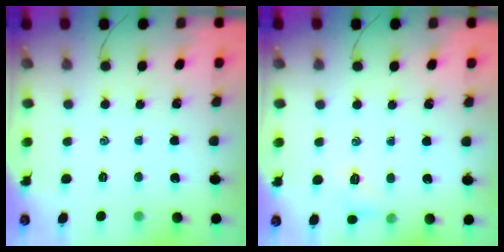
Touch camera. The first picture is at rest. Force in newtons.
{"total": 6.8, "press": 6.7, "slide": 1.3}